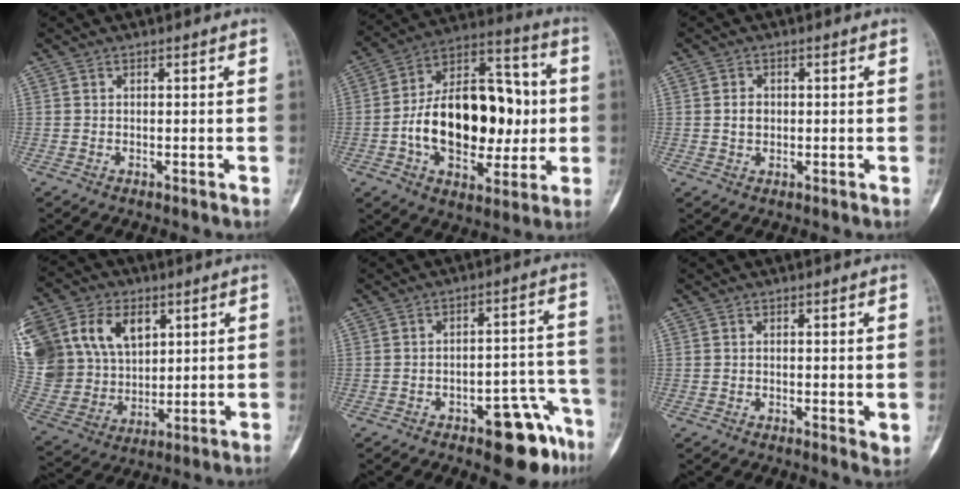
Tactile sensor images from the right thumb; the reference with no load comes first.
{"total": 25.0, "force": [-1.6, 15.2, 19.8], "torque": [-0.285, 0.035, -0.019]}
{"total": 2.4, "force": [0.1, 1.9, 1.4], "torque": [-0.019, 0.003, 0.001]}
{"total": 27.3, "force": [9.8, 19.9, 15.9], "torque": [-0.369, 0.040, 0.204]}
{"total": 11.4, "force": [-6.8, 4.2, 8.1], "torque": [-0.073, 0.052, -0.084]}
{"total": 2.1, "force": [0.1, 0.6, 2.0], "torque": [-0.026, -0.008, 0.001]}